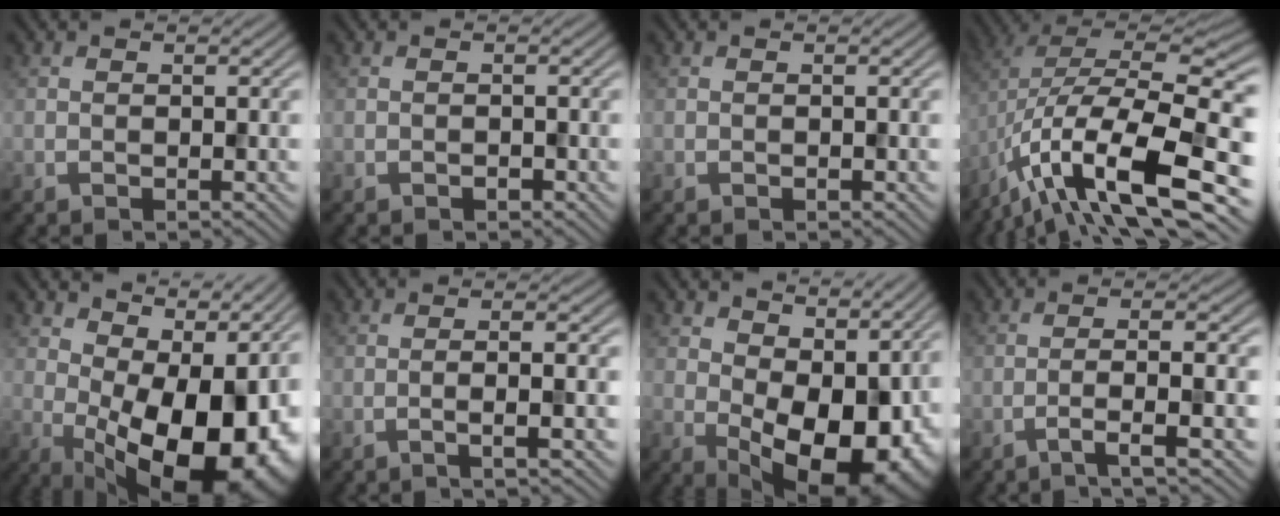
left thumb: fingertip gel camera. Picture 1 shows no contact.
{"total": 0.6, "force": [-0.6, 0.2, -0.1], "torque": [0.001, 0.001, -0.009]}
{"total": 0.0}
{"total": 16.1, "force": [-6.8, 5.8, 13.4], "torque": [-0.256, -0.001, -0.119]}
{"total": 17.3, "force": [0.2, 9.3, 14.6], "torque": [-0.173, -0.016, 0.024]}
{"total": 4.6, "force": [-1.5, 0.8, 4.2], "torque": [-0.062, 0.011, -0.034]}
{"total": 13.3, "force": [1.9, 7.9, 10.5], "torque": [-0.147, -0.015, 0.041]}
{"total": 5.9, "force": [-3.0, 0.6, 5.0], "torque": [-0.076, 0.016, -0.067]}